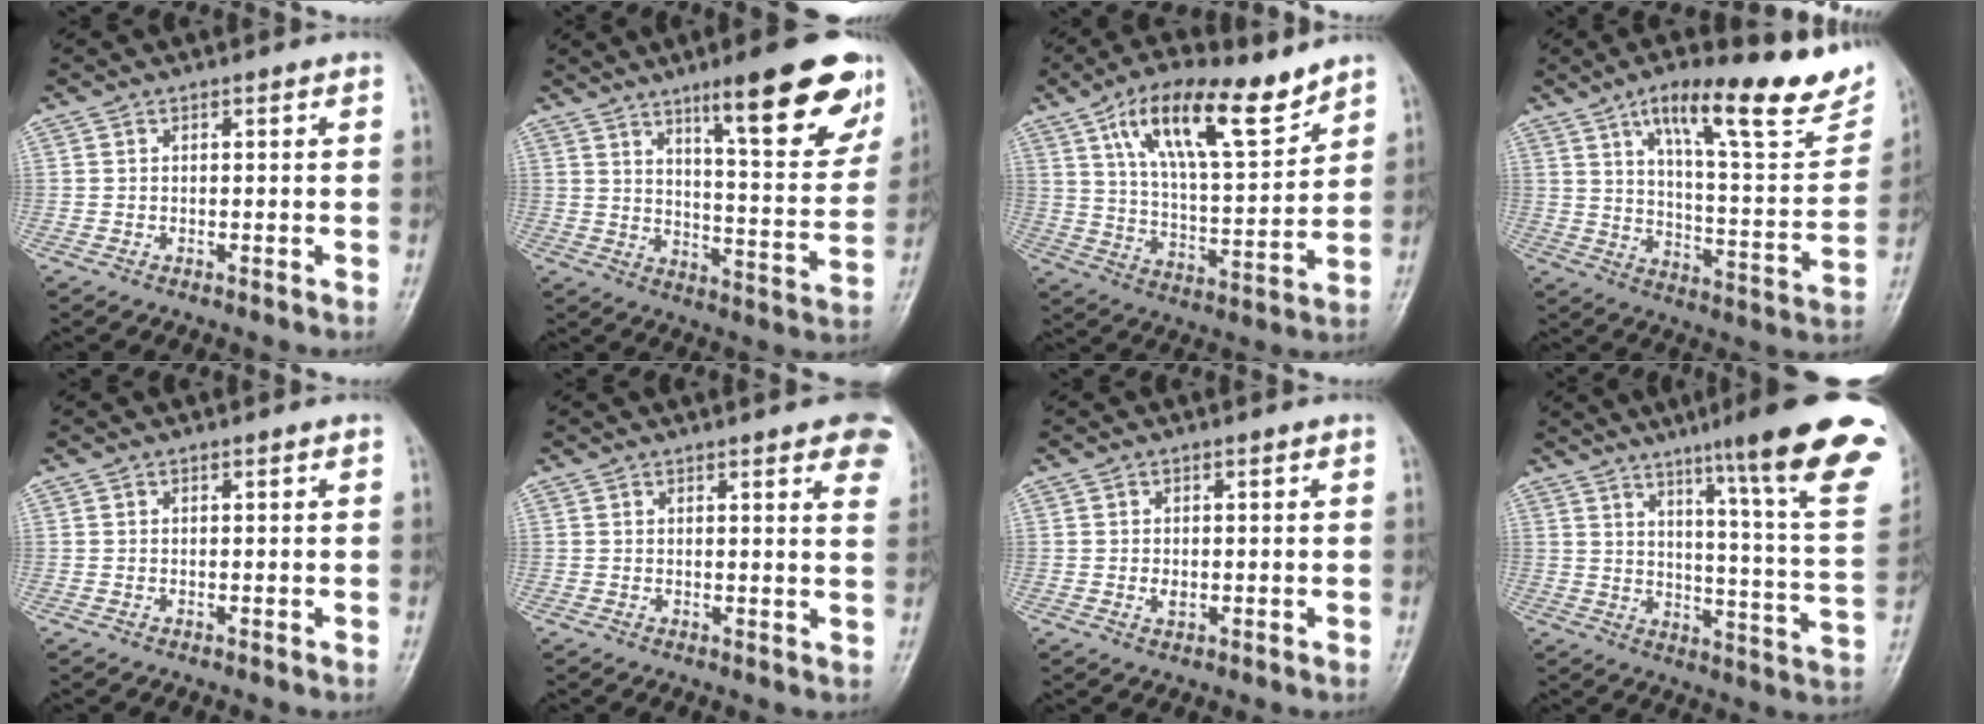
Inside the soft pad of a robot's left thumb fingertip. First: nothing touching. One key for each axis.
{"total": 19.8, "fx": 11.9, "fy": 4.3, "fz": 15.2, "tx": -0.166, "ty": -0.055, "tz": 0.173}
{"total": 17.3, "fx": 10.5, "fy": 5.7, "fz": 12.4, "tx": -0.186, "ty": -0.048, "tz": 0.189}
{"total": 23.4, "fx": 14.6, "fy": 6.1, "fz": 17.2, "tx": -0.210, "ty": -0.049, "tz": 0.225}
{"total": 0.0}
{"total": 10.1, "fx": 6.2, "fy": 2.5, "fz": 7.6, "tx": -0.066, "ty": -0.016, "tz": 0.059}
{"total": 1.6, "fx": -0.1, "fy": 1.1, "fz": 1.1, "tx": -0.017, "ty": -0.002, "tz": -0.001}
{"total": 25.1, "fx": 15.3, "fy": 2.2, "fz": 19.7, "tx": -0.246, "ty": -0.072, "tz": 0.201}